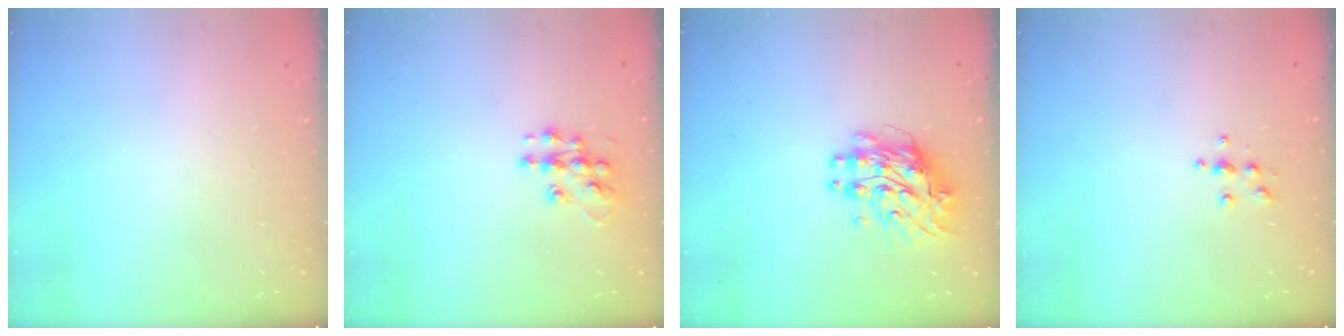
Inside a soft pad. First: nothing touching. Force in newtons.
{"total": 10.2, "press": 10.2, "slide": 0.5}
{"total": 9.8, "press": 9.7, "slide": 0.8}
{"total": 3.8, "press": 3.8, "slide": 0.4}